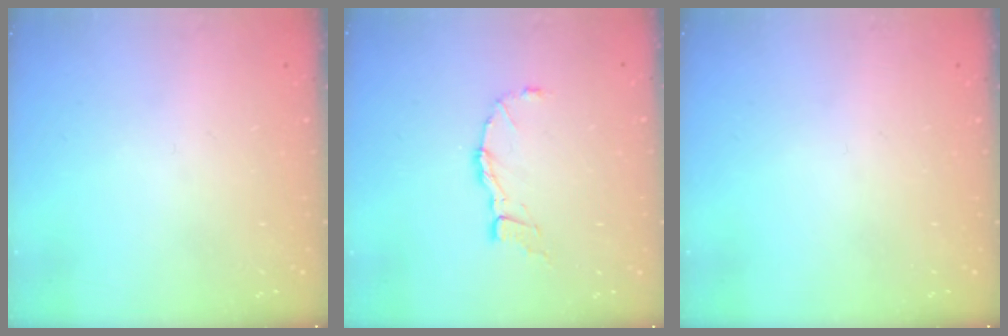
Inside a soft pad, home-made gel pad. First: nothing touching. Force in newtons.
{"total": 7.7, "press": 7.6, "slide": 0.8}
{"total": 0.0}